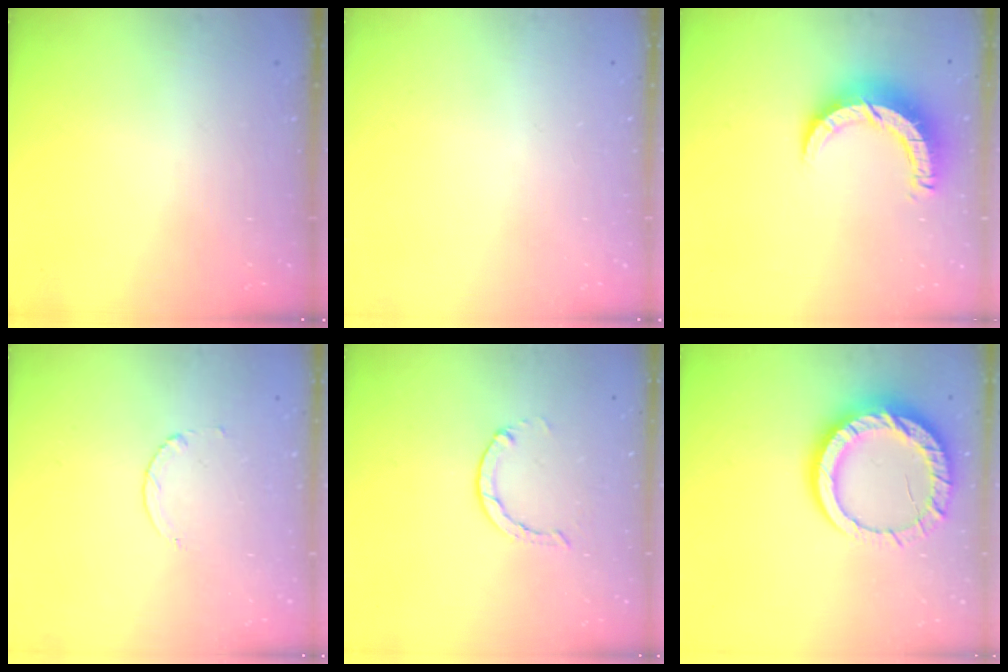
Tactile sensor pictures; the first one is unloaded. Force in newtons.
{"total": 0.0}
{"total": 9.3, "press": 9.2, "slide": 0.9}
{"total": 2.3, "press": 2.3, "slide": 0.3}
{"total": 1.3, "press": 1.2, "slide": 0.3}
{"total": 16.0, "press": 15.9, "slide": 1.4}